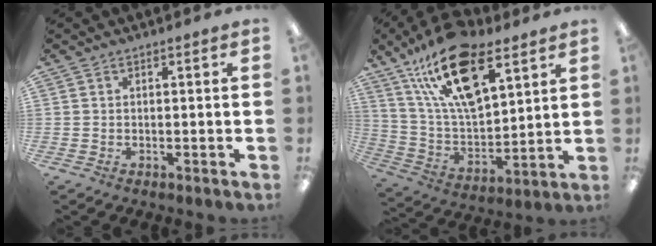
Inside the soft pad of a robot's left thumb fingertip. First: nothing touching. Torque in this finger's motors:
{"motor_torque": [0.58, 0.69, 1.28, -1.49, 0.23]}